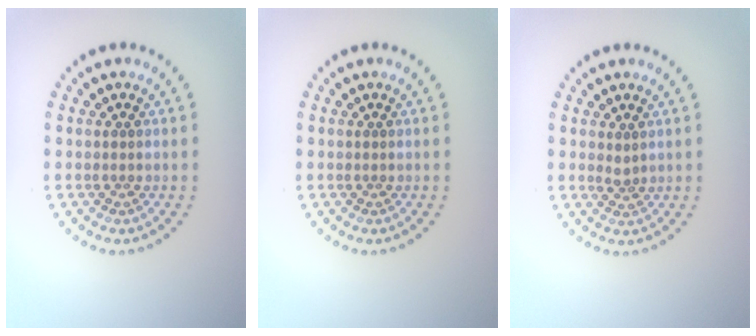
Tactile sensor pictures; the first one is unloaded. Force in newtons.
{"total": 0.0}
{"total": 0.9, "press": 0.6, "slide": 0.6}